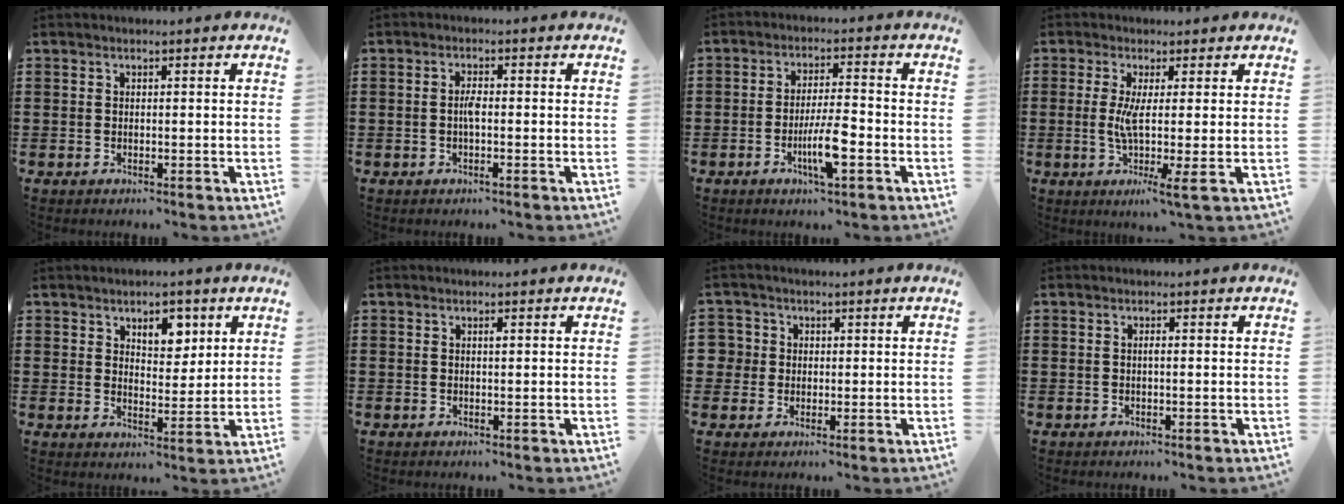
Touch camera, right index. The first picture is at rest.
{"total": 2.3, "force": [-0.4, 0.4, 2.2], "torque": [-0.043, 0.001, -0.009]}
{"total": 6.6, "force": [-2.5, 1.3, 5.9], "torque": [-0.117, -0.007, -0.046]}
{"total": 5.6, "force": [0.0, -0.1, 5.6], "torque": [-0.123, -0.019, -0.006]}
{"total": 5.2, "force": [3.1, 3.0, 2.9], "torque": [-0.044, 0.004, 0.050]}
{"total": 0.6, "force": [0.2, 0.1, 0.6], "torque": [-0.012, -0.001, 0.003]}
{"total": 3.1, "force": [0.4, 3.1, 0.1], "torque": [-0.019, 0.012, 0.006]}
{"total": 0.6, "force": [-0.1, 0.1, 0.6], "torque": [-0.011, -0.003, -0.001]}